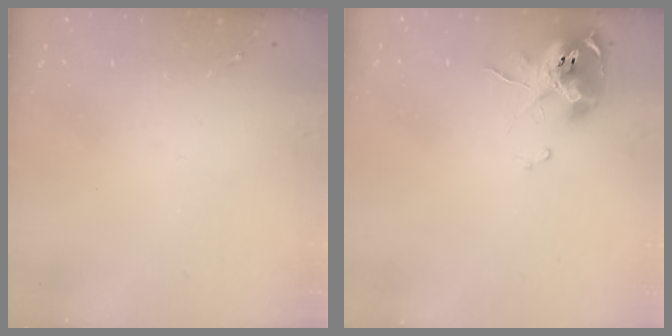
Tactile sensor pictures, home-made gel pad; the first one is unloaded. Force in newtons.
{"total": 10.6, "press": 10.5, "slide": 1.2}